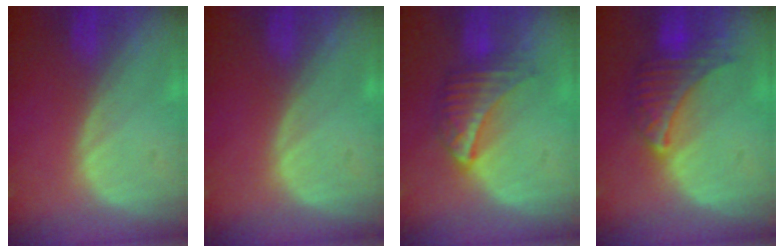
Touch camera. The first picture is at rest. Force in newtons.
{"total": 0.0}
{"total": 6.4, "press": 5.9, "slide": 2.3}
{"total": 6.6, "press": 6.5, "slide": 0.6}